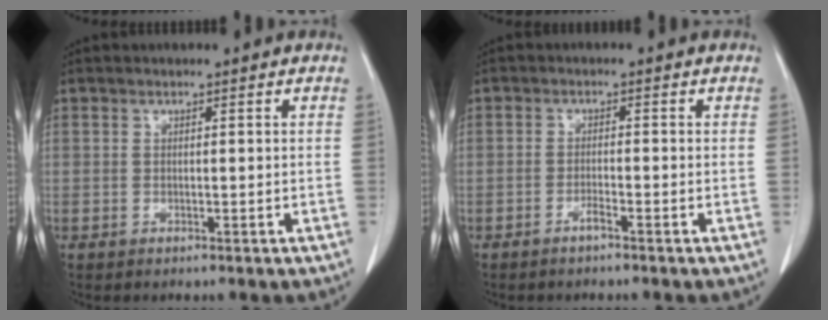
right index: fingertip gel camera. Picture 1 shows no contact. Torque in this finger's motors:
{"motor_torque": [0.21, -0.17, -0.03, 0.00]}